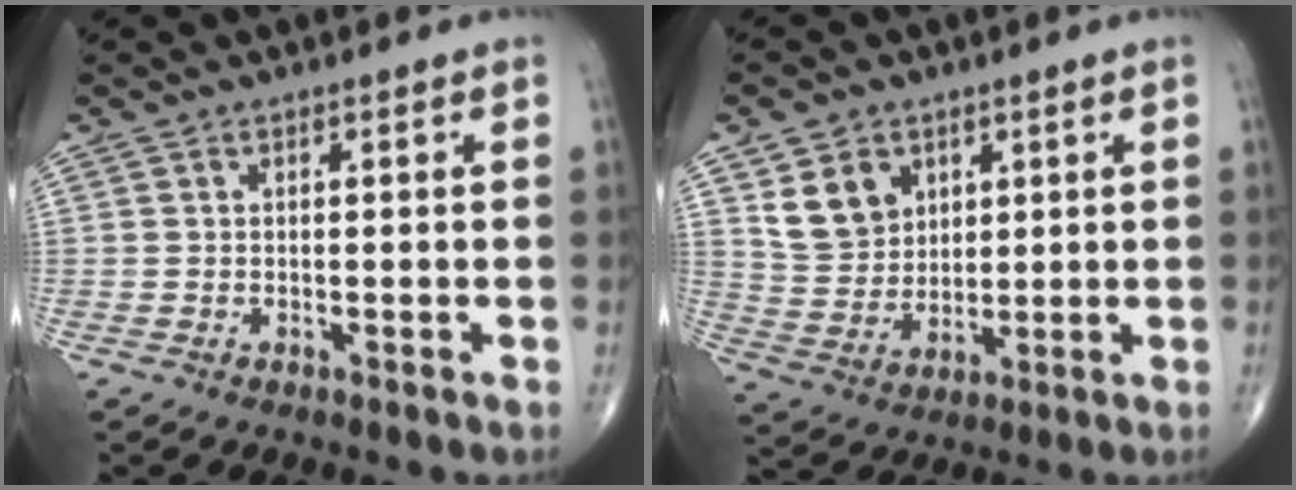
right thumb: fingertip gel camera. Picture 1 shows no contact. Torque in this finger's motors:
{"motor_torque": [0.16, 1.55, 0.34, 0.31, 0.03]}